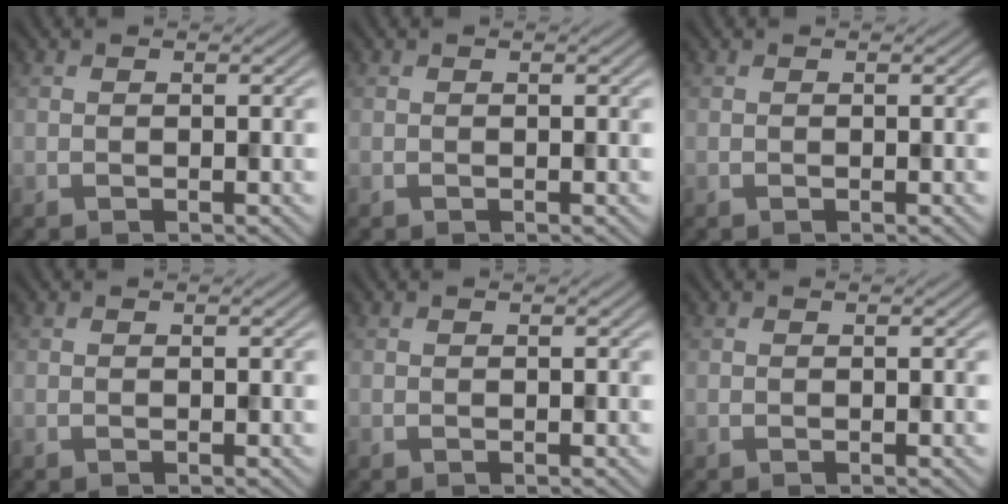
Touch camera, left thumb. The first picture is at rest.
{"total": 0.0}
{"total": 0.0}
{"total": 0.0}
{"total": 0.0}
{"total": 0.0}